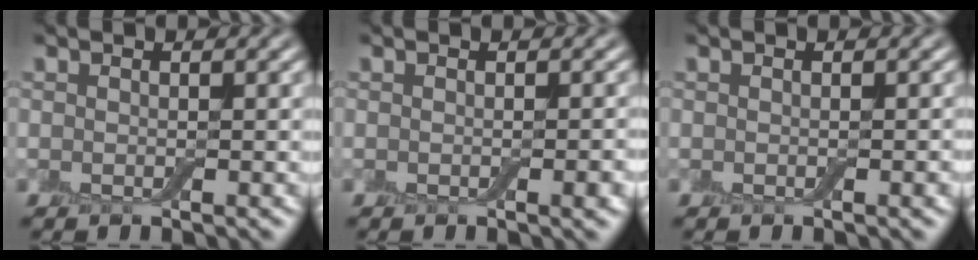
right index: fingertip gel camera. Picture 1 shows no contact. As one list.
[{"total": 1.3, "force": [-0.3, 0.2, 1.3], "torque": [-0.015, -0.001, -0.003]}, {"total": 0.6, "force": [-0.2, 0.1, 0.6], "torque": [-0.007, 0.001, -0.001]}]